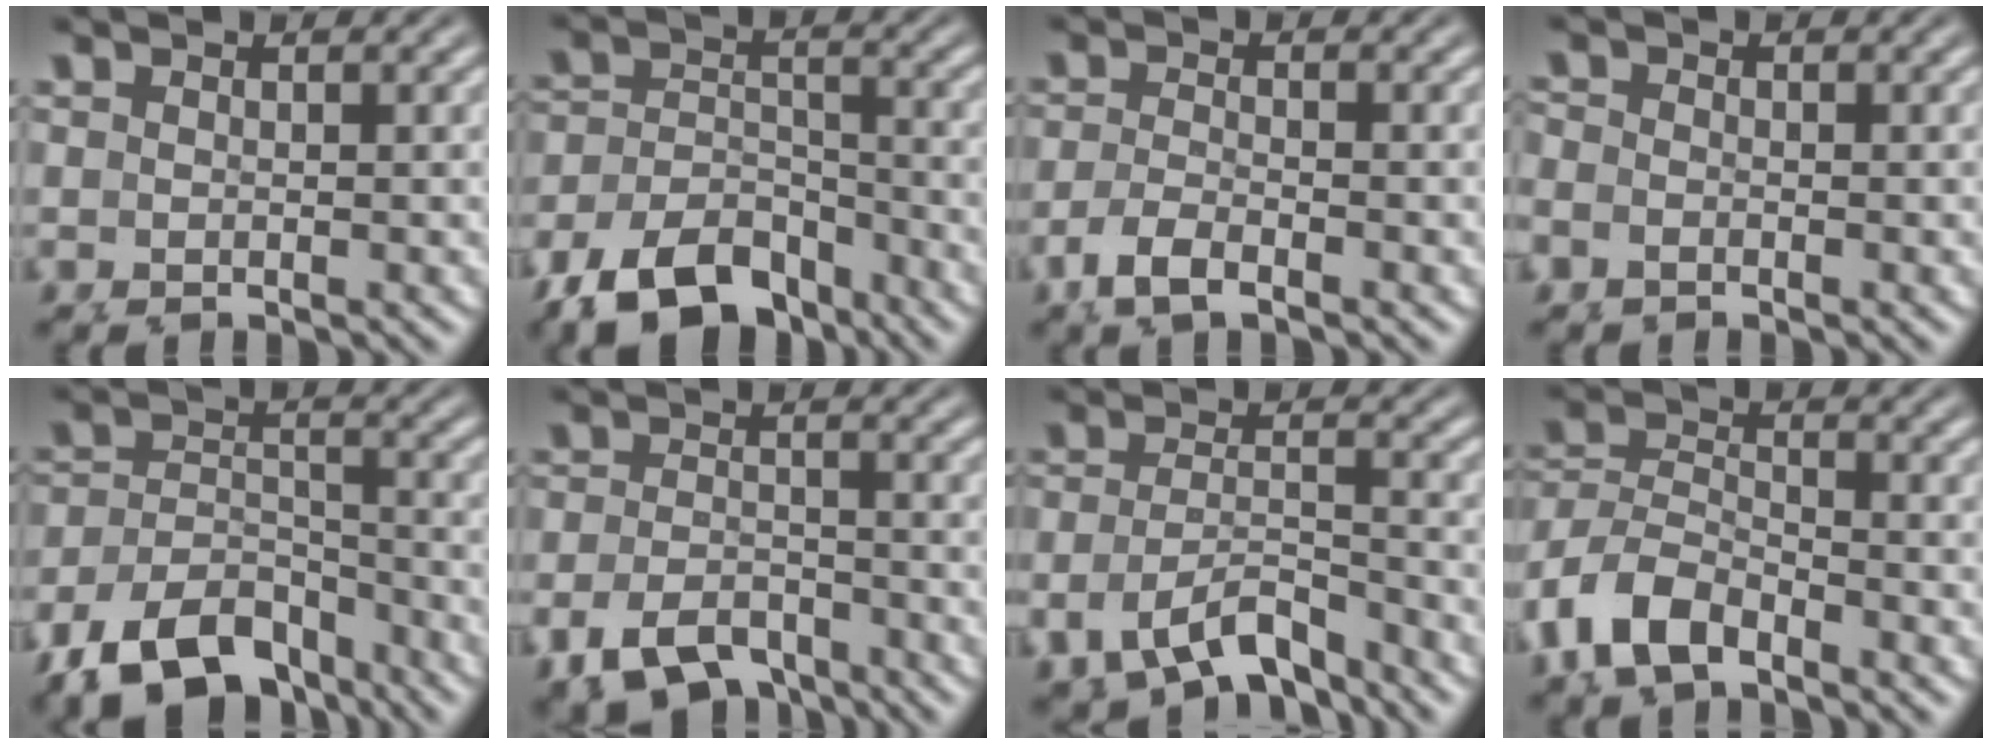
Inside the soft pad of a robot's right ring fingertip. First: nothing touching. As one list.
[{"total": 8.7, "force": [-5.9, 5.5, 3.2], "torque": [-0.074, -0.032, -0.086]}, {"total": 2.4, "force": [-1.6, 0.9, 1.5], "torque": [-0.033, -0.006, -0.025]}, {"total": 0.8, "force": [-0.3, 0.7, 0.1], "torque": [0.002, 0.002, -0.012]}, {"total": 9.7, "force": [-6.5, 6.3, 3.6], "torque": [-0.082, -0.035, -0.093]}, {"total": 6.0, "force": [-4.7, 3.3, 1.9], "torque": [-0.022, -0.012, -0.072]}, {"total": 5.3, "force": [-3.6, 2.9, 2.5], "torque": [-0.046, -0.024, -0.048]}, {"total": 6.2, "force": [-2.7, 5.2, 2.2], "torque": [-0.072, -0.013, -0.049]}]